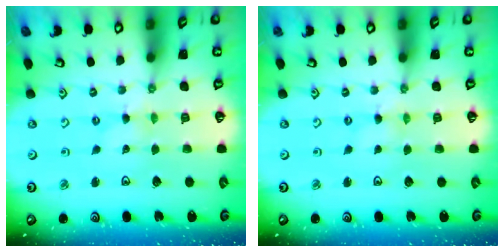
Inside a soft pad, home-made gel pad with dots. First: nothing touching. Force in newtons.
{"total": 0.5, "press": 0.5, "slide": 0.1}